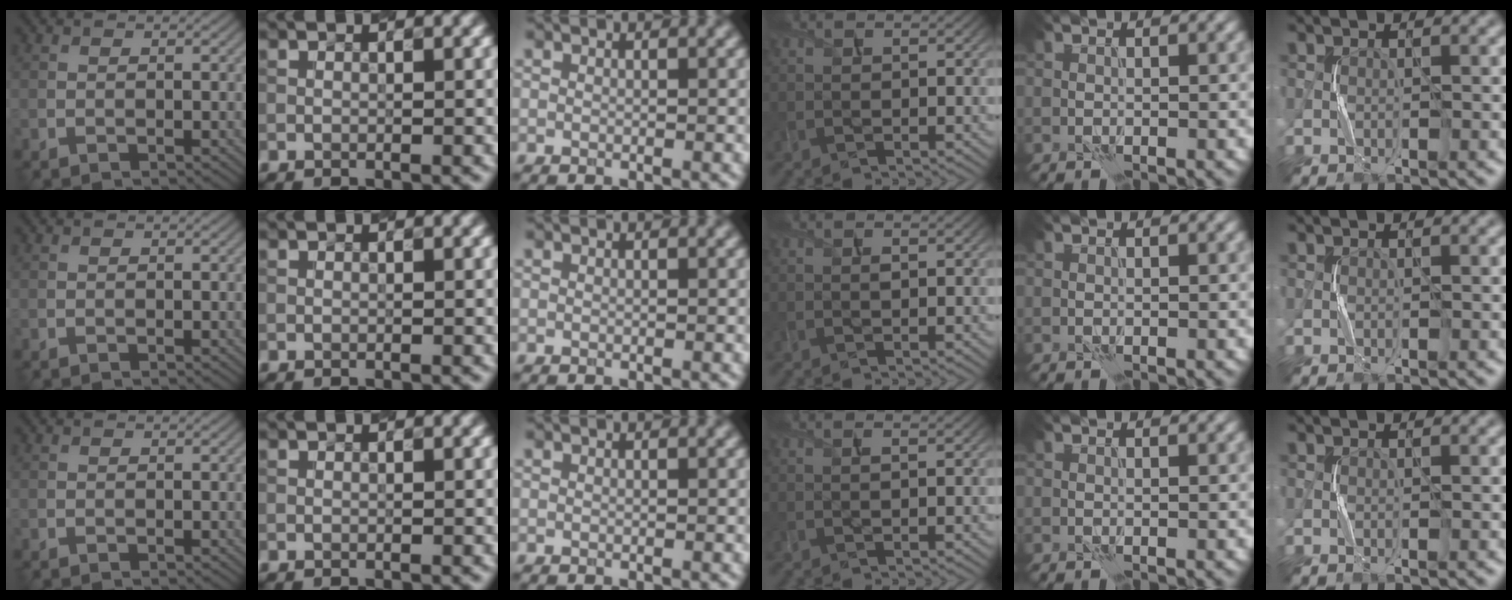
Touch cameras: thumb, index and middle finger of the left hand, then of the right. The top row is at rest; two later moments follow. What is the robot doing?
{"motion": "squeeze", "object": "paper clamp"}